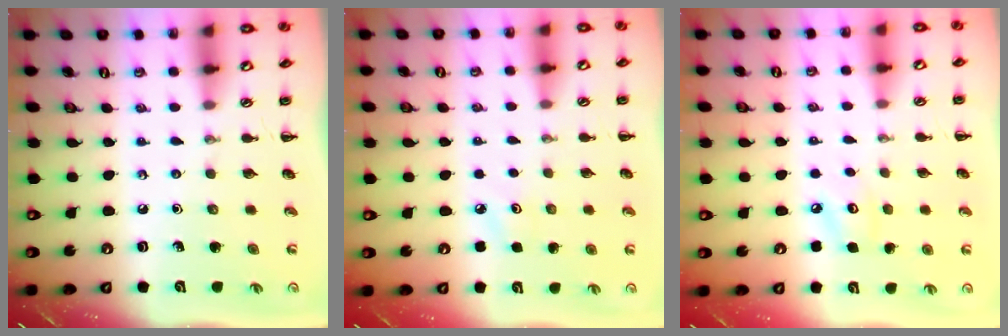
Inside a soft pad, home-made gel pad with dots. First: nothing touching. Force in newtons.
{"total": 2.8, "press": 2.7, "slide": 0.8}
{"total": 4.1, "press": 4.1, "slide": 0.6}